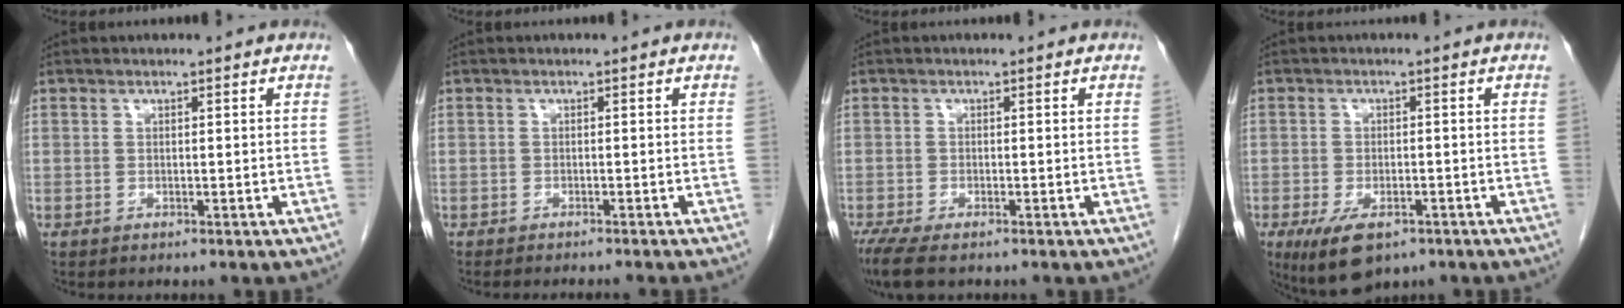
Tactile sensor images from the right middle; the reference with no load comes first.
{"total": 4.4, "force": [-4.0, -0.4, 1.8], "torque": [-0.011, -0.004, -0.055]}
{"total": 5.6, "force": [-4.0, 1.9, 3.5], "torque": [-0.068, -0.016, -0.067]}
{"total": 7.3, "force": [-4.3, 3.2, 5.0], "torque": [-0.093, -0.014, -0.066]}